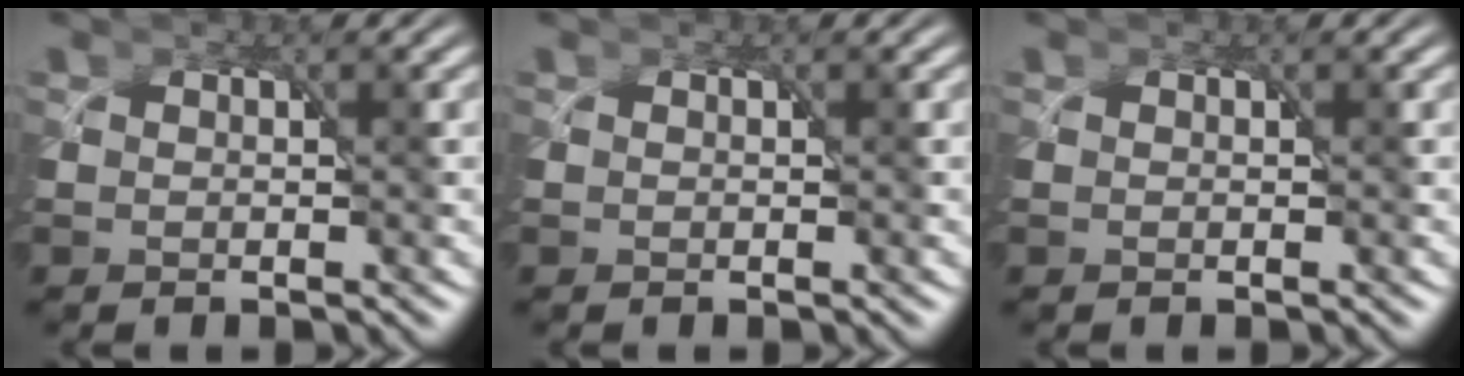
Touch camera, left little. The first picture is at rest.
{"total": 0.0}
{"total": 0.0}